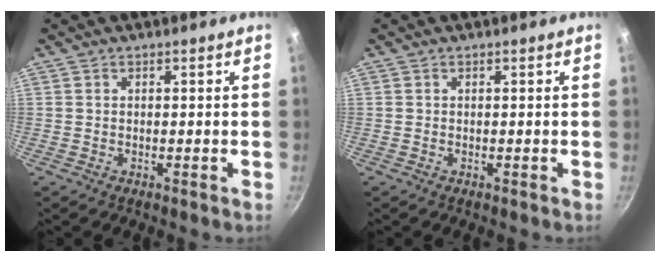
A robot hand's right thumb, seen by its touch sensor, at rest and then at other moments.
{"total": 0.0}